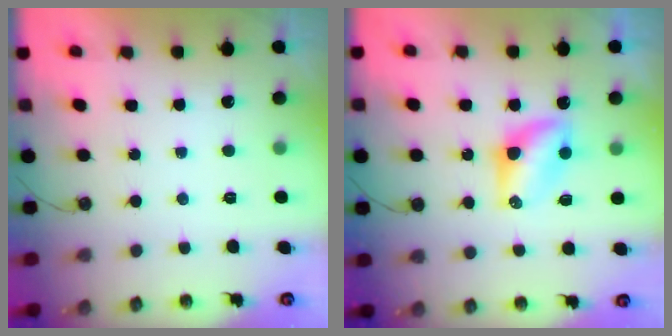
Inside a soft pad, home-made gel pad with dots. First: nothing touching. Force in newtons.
{"total": 6.8, "press": 6.8, "slide": 0.5}